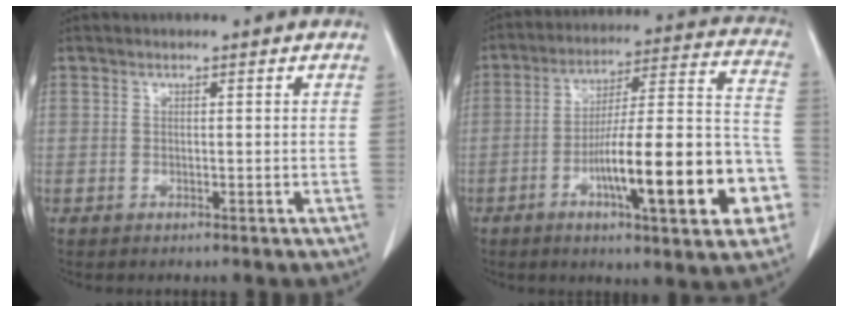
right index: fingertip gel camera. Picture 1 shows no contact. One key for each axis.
{"total": 21.6, "fx": -7.4, "fy": 3.4, "fz": 20.0, "tx": -0.258, "ty": 0.020, "tz": -0.105}